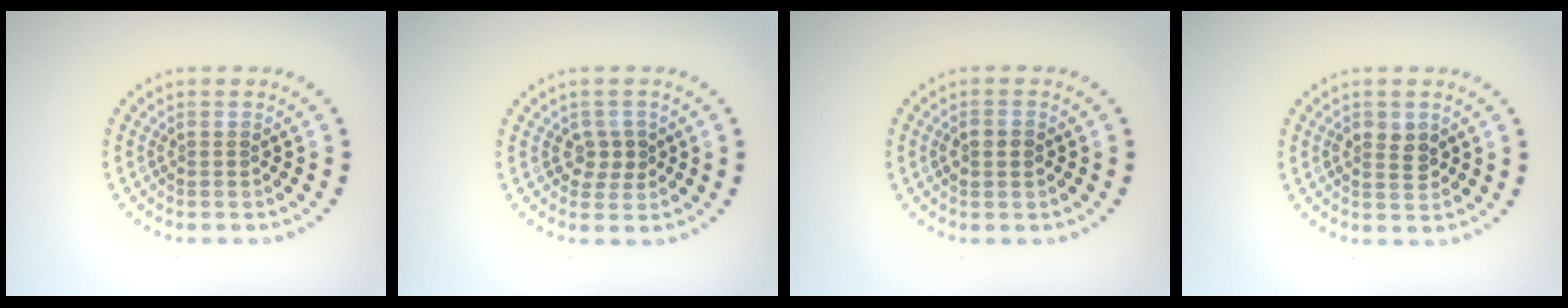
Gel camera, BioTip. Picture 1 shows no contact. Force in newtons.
{"total": 1.8, "press": 1.7, "slide": 0.7}
{"total": 1.3, "press": 1.3, "slide": 0.1}
{"total": 2.2, "press": 2.2, "slide": 0.2}